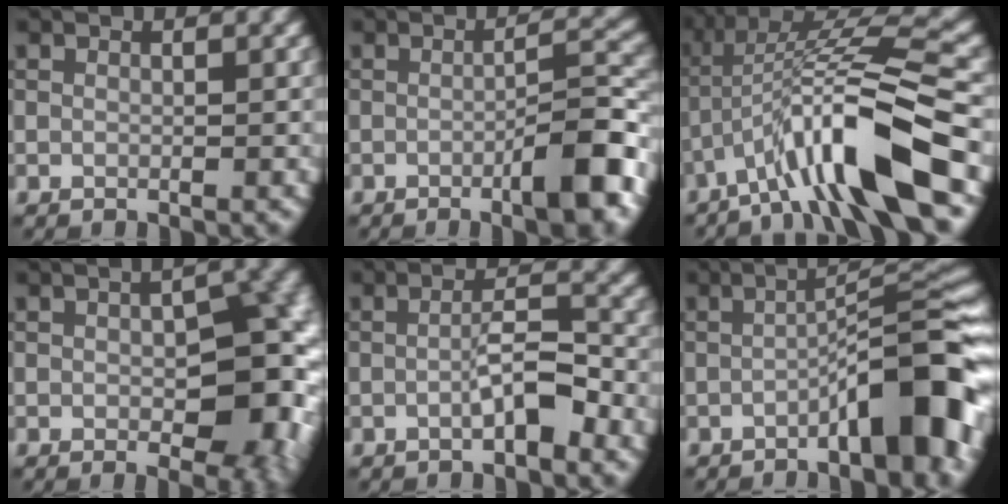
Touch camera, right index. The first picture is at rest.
{"total": 6.2, "force": [-2.6, 1.1, 5.6], "torque": [-0.072, 0.016, -0.044]}
{"total": 10.4, "force": [-5.1, 1.6, 9.0], "torque": [-0.158, 0.018, -0.089]}
{"total": 9.9, "force": [-0.7, 5.2, 8.4], "torque": [-0.094, -0.004, -0.006]}
{"total": 3.5, "force": [-1.4, 0.7, 3.1], "torque": [-0.053, 0.011, -0.028]}
{"total": 9.2, "force": [-3.6, 1.9, 8.2], "torque": [-0.108, 0.024, -0.063]}